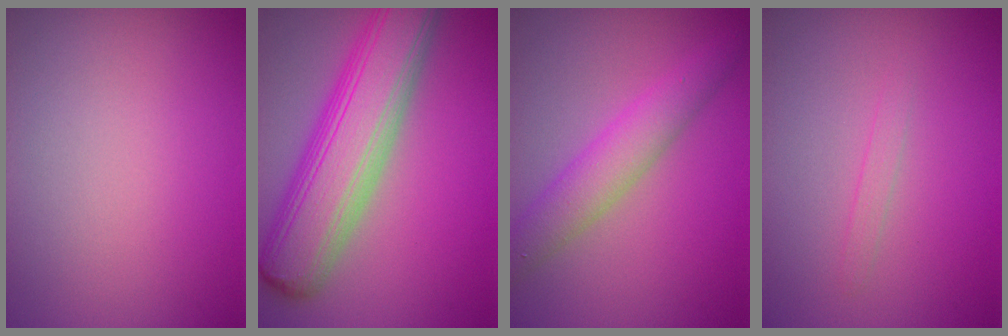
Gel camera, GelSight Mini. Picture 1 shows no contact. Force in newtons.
{"total": 9.3, "press": 9.3, "slide": 0.3}
{"total": 3.7, "press": 3.7, "slide": 0.1}
{"total": 0.8, "press": 0.8, "slide": 0.0}